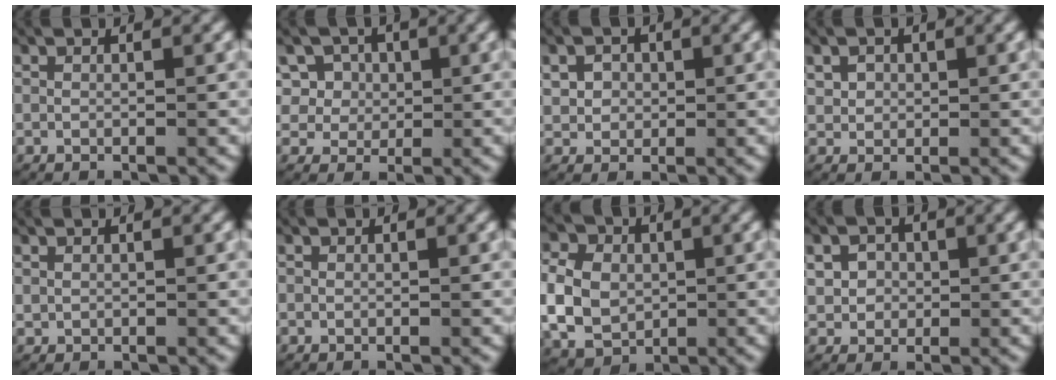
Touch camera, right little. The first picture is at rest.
{"total": 6.6, "force": [0.8, 6.1, 2.2], "torque": [-0.072, -0.013, 0.012]}
{"total": 3.5, "force": [0.5, 3.1, 1.5], "torque": [-0.042, -0.008, 0.016]}
{"total": 2.3, "force": [0.5, 2.1, 1.0], "torque": [-0.032, -0.006, 0.015]}
{"total": 0.7, "force": [0.4, 0.6, 0.2], "torque": [-0.008, -0.001, 0.011]}
{"total": 0.0}
{"total": 8.8, "force": [-0.9, 7.7, 4.2], "torque": [-0.112, -0.020, -0.010]}
{"total": 4.0, "force": [0.3, 3.7, 1.7], "torque": [-0.045, -0.011, 0.012]}